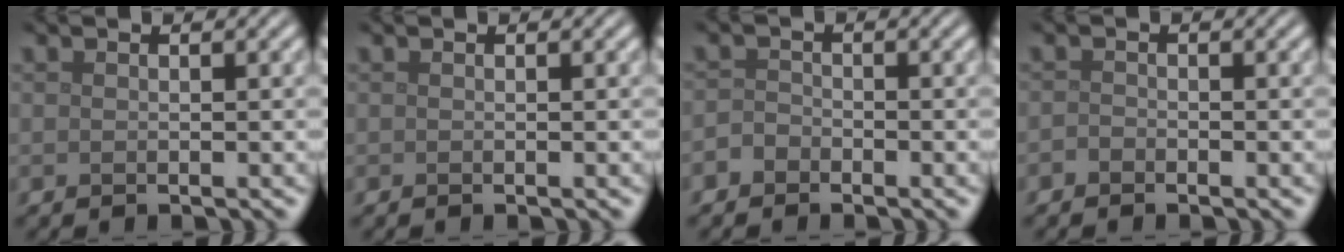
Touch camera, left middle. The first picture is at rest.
{"total": 0.0}
{"total": 1.3, "force": [-0.9, 0.9, 0.3], "torque": [-0.004, 0.005, -0.021]}
{"total": 0.7, "force": [-0.5, 0.4, 0.2], "torque": [-0.004, -0.001, -0.011]}